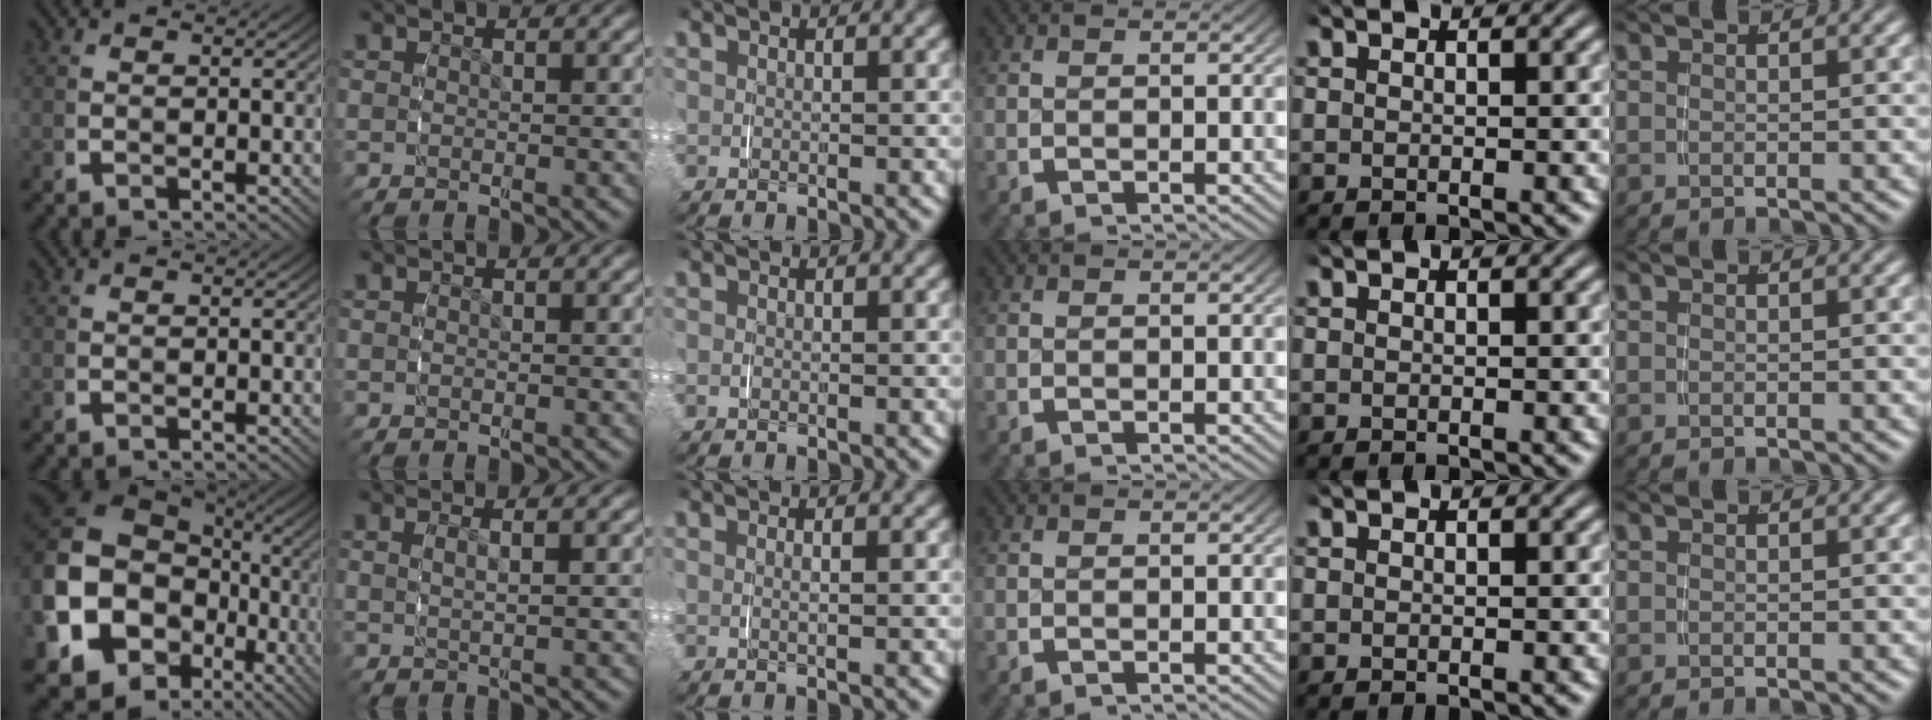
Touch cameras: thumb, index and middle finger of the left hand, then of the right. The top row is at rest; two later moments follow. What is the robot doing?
{"motion": "grasp_and_lifting", "object": "napkin"}